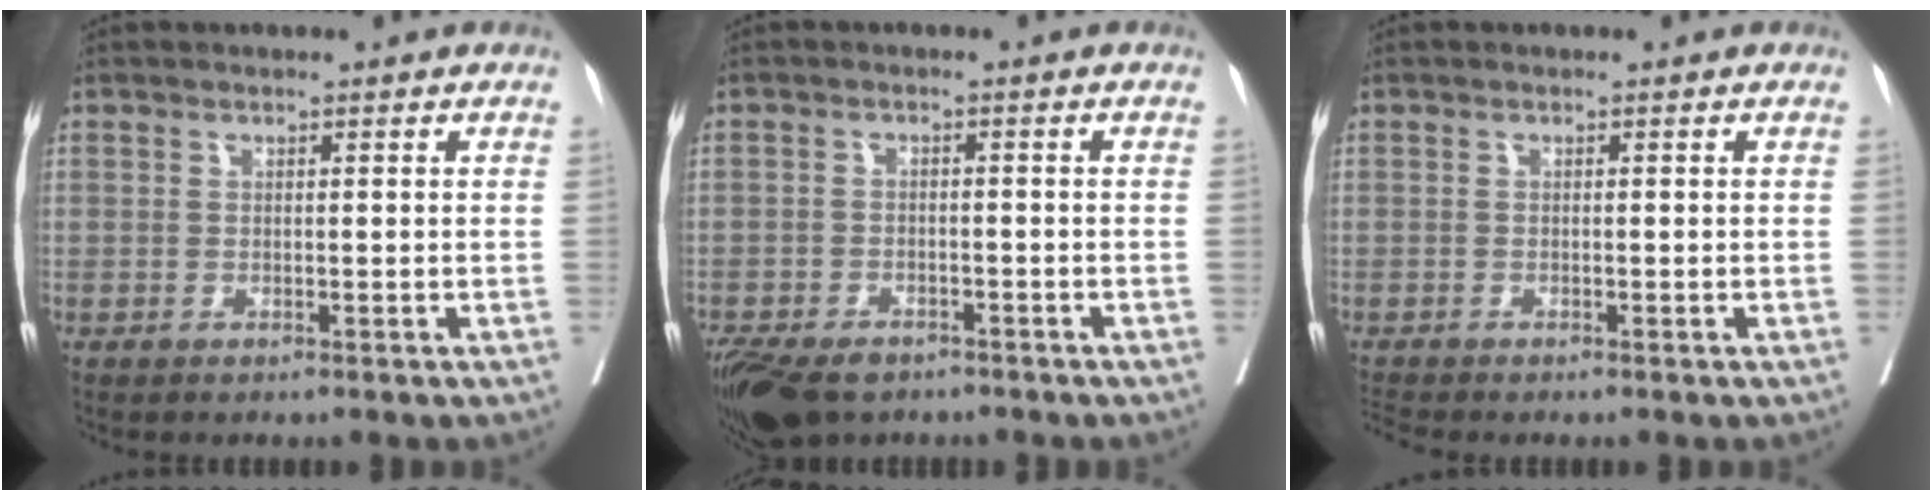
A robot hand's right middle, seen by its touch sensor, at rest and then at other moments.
{"total": 10.7, "force": [-7.4, 5.7, 5.2], "torque": [-0.115, -0.016, -0.114]}
{"total": 1.4, "force": [-1.2, -0.7, -0.1], "torque": [-0.014, -0.014, -0.026]}